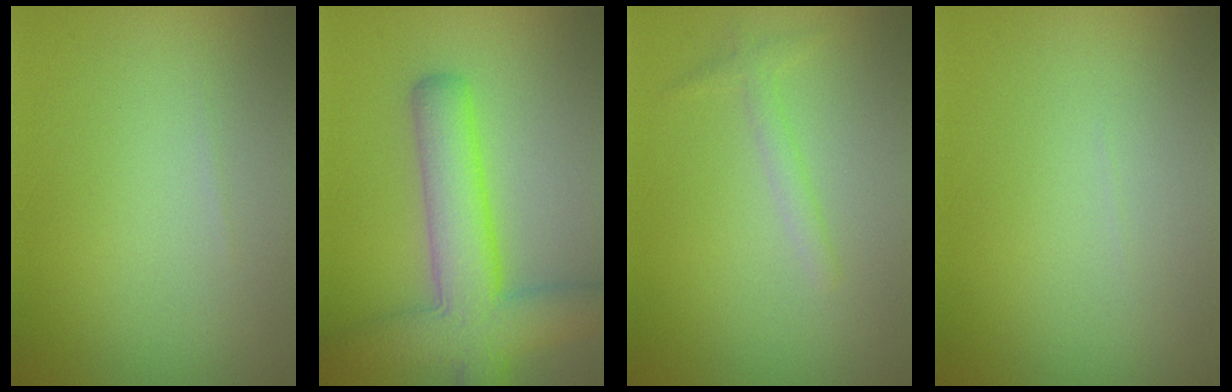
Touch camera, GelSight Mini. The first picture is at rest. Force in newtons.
{"total": 7.9, "press": 7.9, "slide": 0.3}
{"total": 1.4, "press": 1.4, "slide": 0.1}
{"total": 0.0}